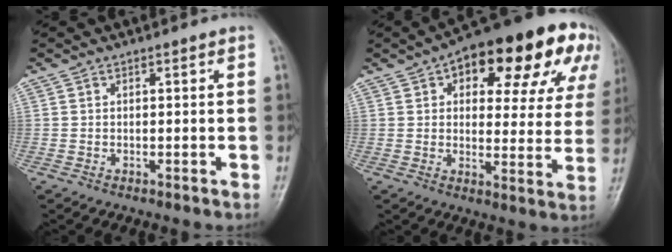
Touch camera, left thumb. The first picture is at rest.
{"total": 23.1, "force": [11.1, 11.1, 17.0], "torque": [-0.184, 0.018, 0.146]}